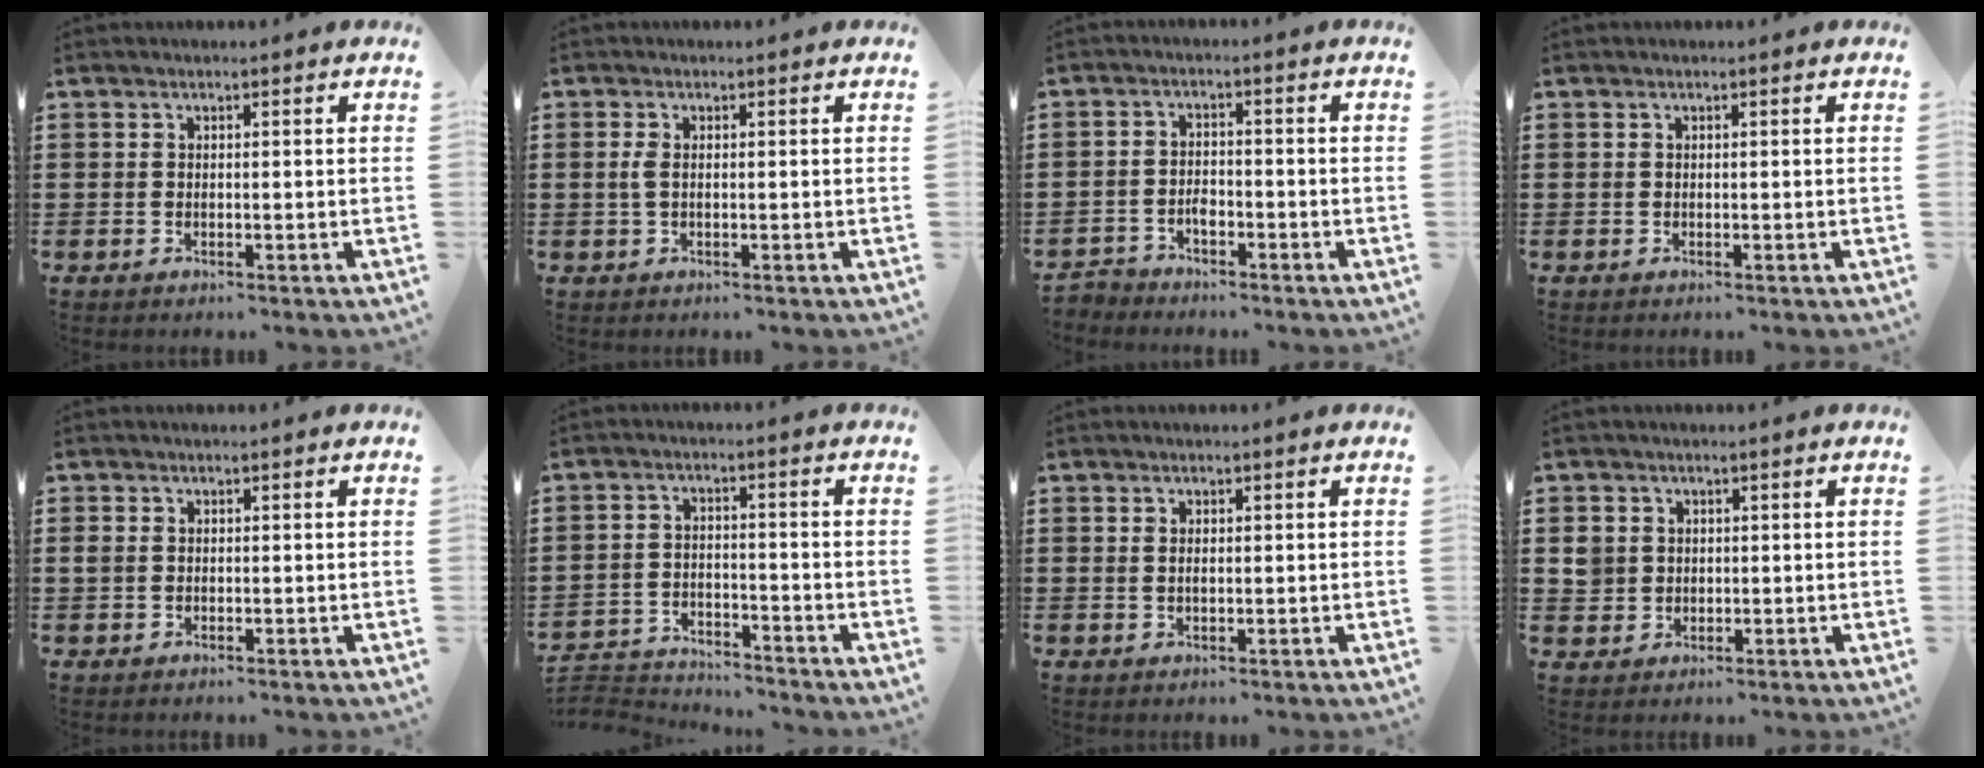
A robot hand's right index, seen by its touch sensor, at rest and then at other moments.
{"total": 1.8, "force": [0.0, 0.7, 1.7], "torque": [-0.041, 0.000, -0.003]}
{"total": 2.0, "force": [-1.7, 1.0, 0.4], "torque": [-0.013, 0.005, -0.038]}
{"total": 0.0}
{"total": 1.0, "force": [0.1, 0.9, 0.5], "torque": [-0.011, 0.007, 0.000]}
{"total": 3.5, "force": [-3.5, 0.5, 0.2], "torque": [-0.018, 0.000, -0.077]}
{"total": 1.0, "force": [0.3, 0.5, 0.9], "torque": [-0.019, 0.004, 0.005]}
{"total": 3.2, "force": [0.5, 3.0, 0.8], "torque": [-0.036, 0.008, 0.006]}